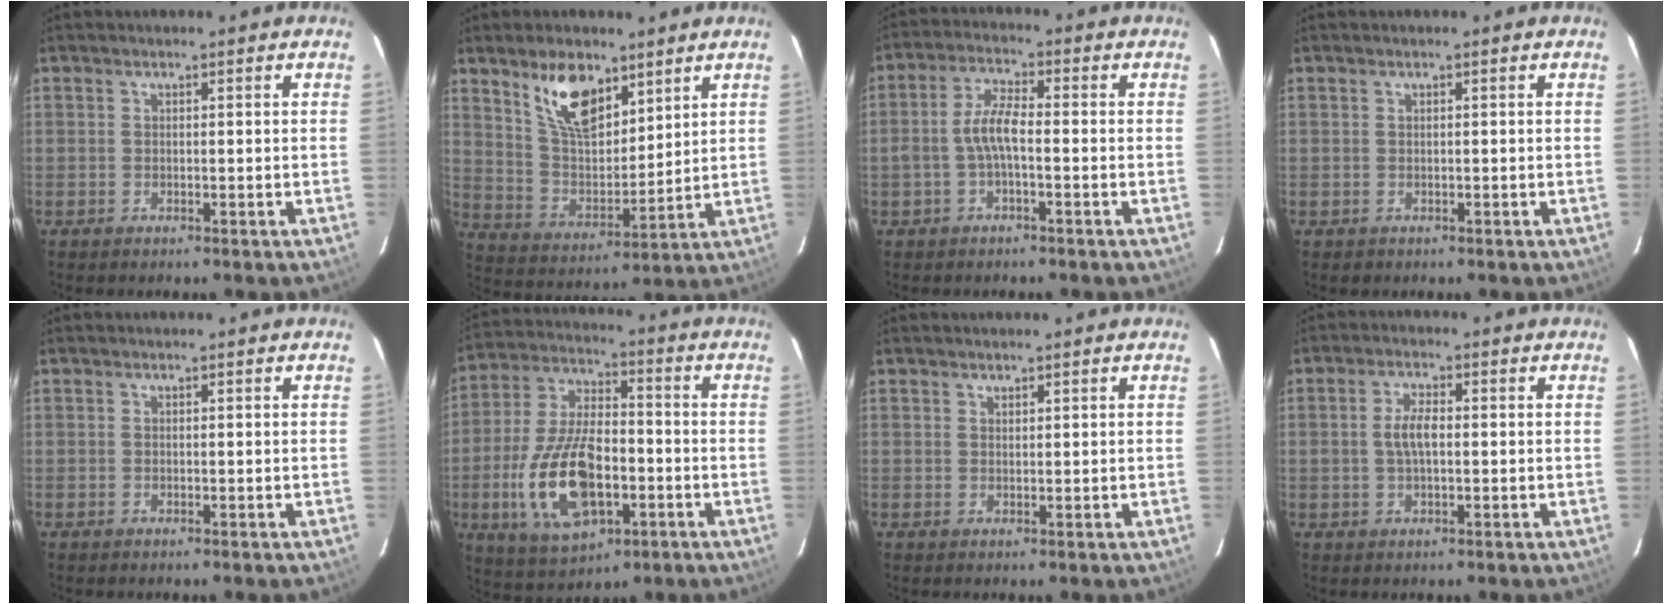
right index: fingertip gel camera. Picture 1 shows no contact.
{"total": 12.5, "force": [7.8, 5.9, 7.8], "torque": [-0.140, 0.005, 0.155]}
{"total": 4.7, "force": [-1.3, 1.3, 4.4], "torque": [-0.095, 0.015, -0.025]}
{"total": 0.6, "force": [0.0, 0.6, 0.0], "torque": [0.001, 0.002, 0.003]}
{"total": 0.0}
{"total": 17.8, "force": [-5.1, 8.6, 14.7], "torque": [-0.312, -0.004, -0.082]}
{"total": 0.8, "force": [0.7, 0.3, 0.1], "torque": [-0.002, 0.001, 0.014]}
{"total": 3.9, "force": [0.0, 1.7, 3.6], "torque": [-0.071, 0.007, 0.004]}